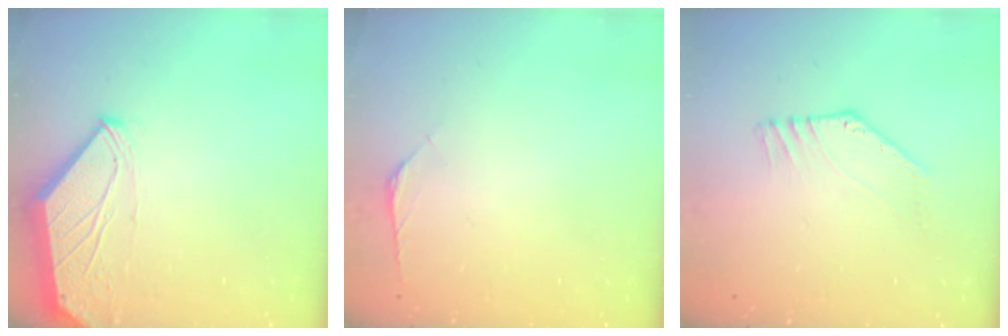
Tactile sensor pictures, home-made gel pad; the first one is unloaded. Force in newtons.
{"total": 1.1, "press": 1.0, "slide": 0.5}
{"total": 3.5, "press": 3.5, "slide": 0.2}